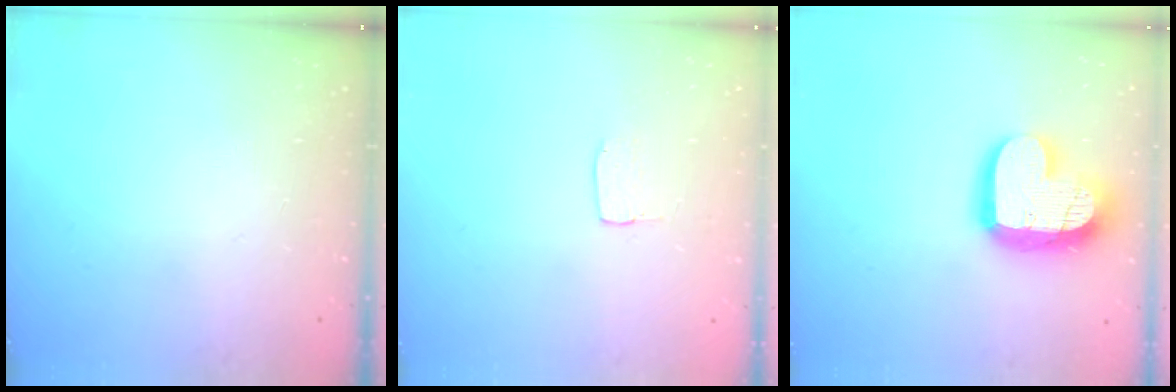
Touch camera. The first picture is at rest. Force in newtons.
{"total": 2.9, "press": 2.9, "slide": 0.2}
{"total": 16.9, "press": 16.9, "slide": 1.3}